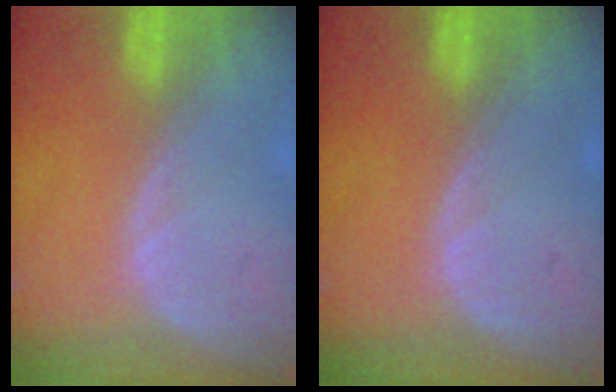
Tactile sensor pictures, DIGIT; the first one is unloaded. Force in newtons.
{"total": 0.0}